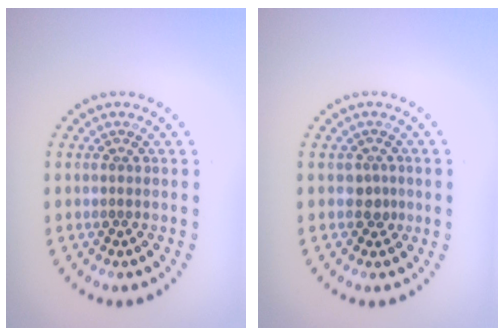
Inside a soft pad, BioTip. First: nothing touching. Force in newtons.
{"total": 1.3, "press": 1.0, "slide": 0.8}